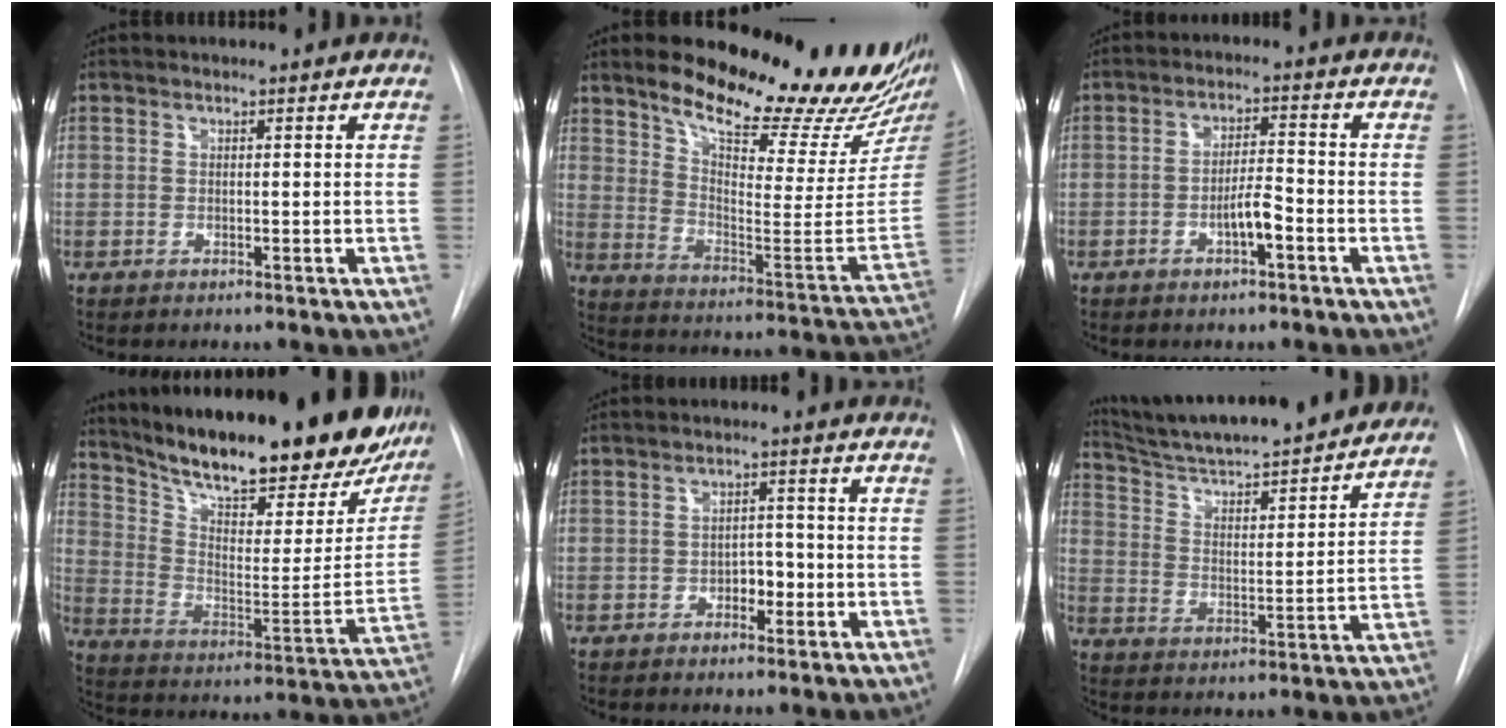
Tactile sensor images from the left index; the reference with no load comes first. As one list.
[{"total": 24.6, "force": [20.4, 3.7, 13.4], "torque": [-0.194, -0.097, 0.267]}, {"total": 4.5, "force": [-2.7, 0.8, 3.5], "torque": [-0.064, 0.003, -0.045]}, {"total": 31.3, "force": [25.0, 8.0, 16.9], "torque": [-0.272, -0.060, 0.339]}, {"total": 3.4, "force": [-2.1, 1.8, 2.0], "torque": [-0.021, 0.002, -0.032]}, {"total": 23.3, "force": [21.0, 2.7, 9.5], "torque": [-0.151, -0.024, 0.299]}]